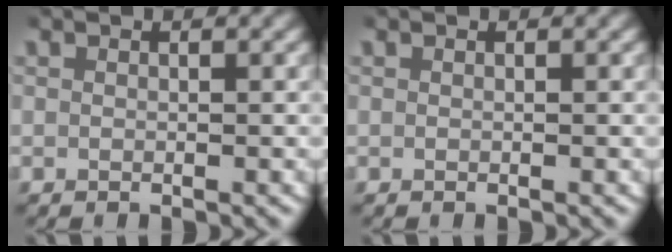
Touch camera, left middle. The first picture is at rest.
{"total": 0.0}